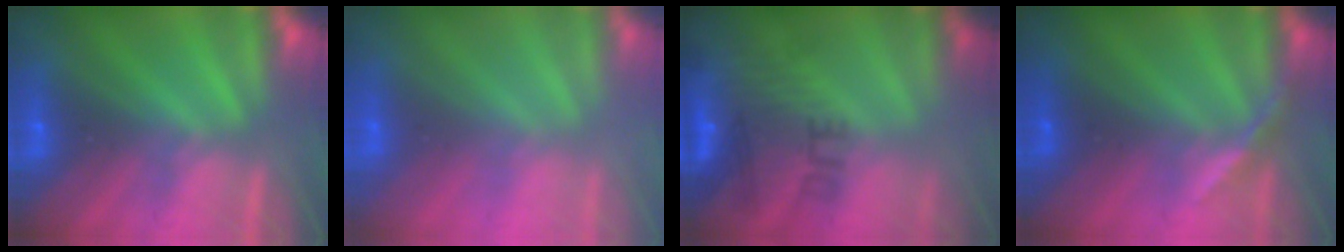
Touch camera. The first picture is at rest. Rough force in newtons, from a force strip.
{"total": 2.9}
{"total": 6.1}
{"total": 3.0}